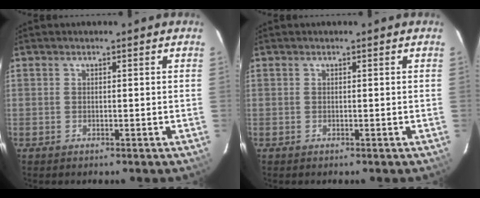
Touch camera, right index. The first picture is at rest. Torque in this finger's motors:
{"motor_torque": [-0.01, 0.00, 0.03, 0.00]}